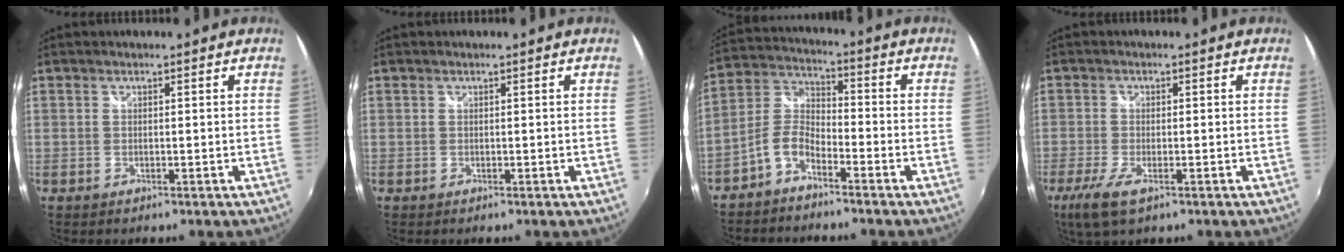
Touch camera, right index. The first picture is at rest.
{"total": 0.0}
{"total": 6.3, "force": [-4.3, 2.6, 3.8], "torque": [-0.096, 0.019, -0.092]}
{"total": 6.1, "force": [-3.5, 1.8, 4.7], "torque": [-0.112, -0.021, -0.067]}